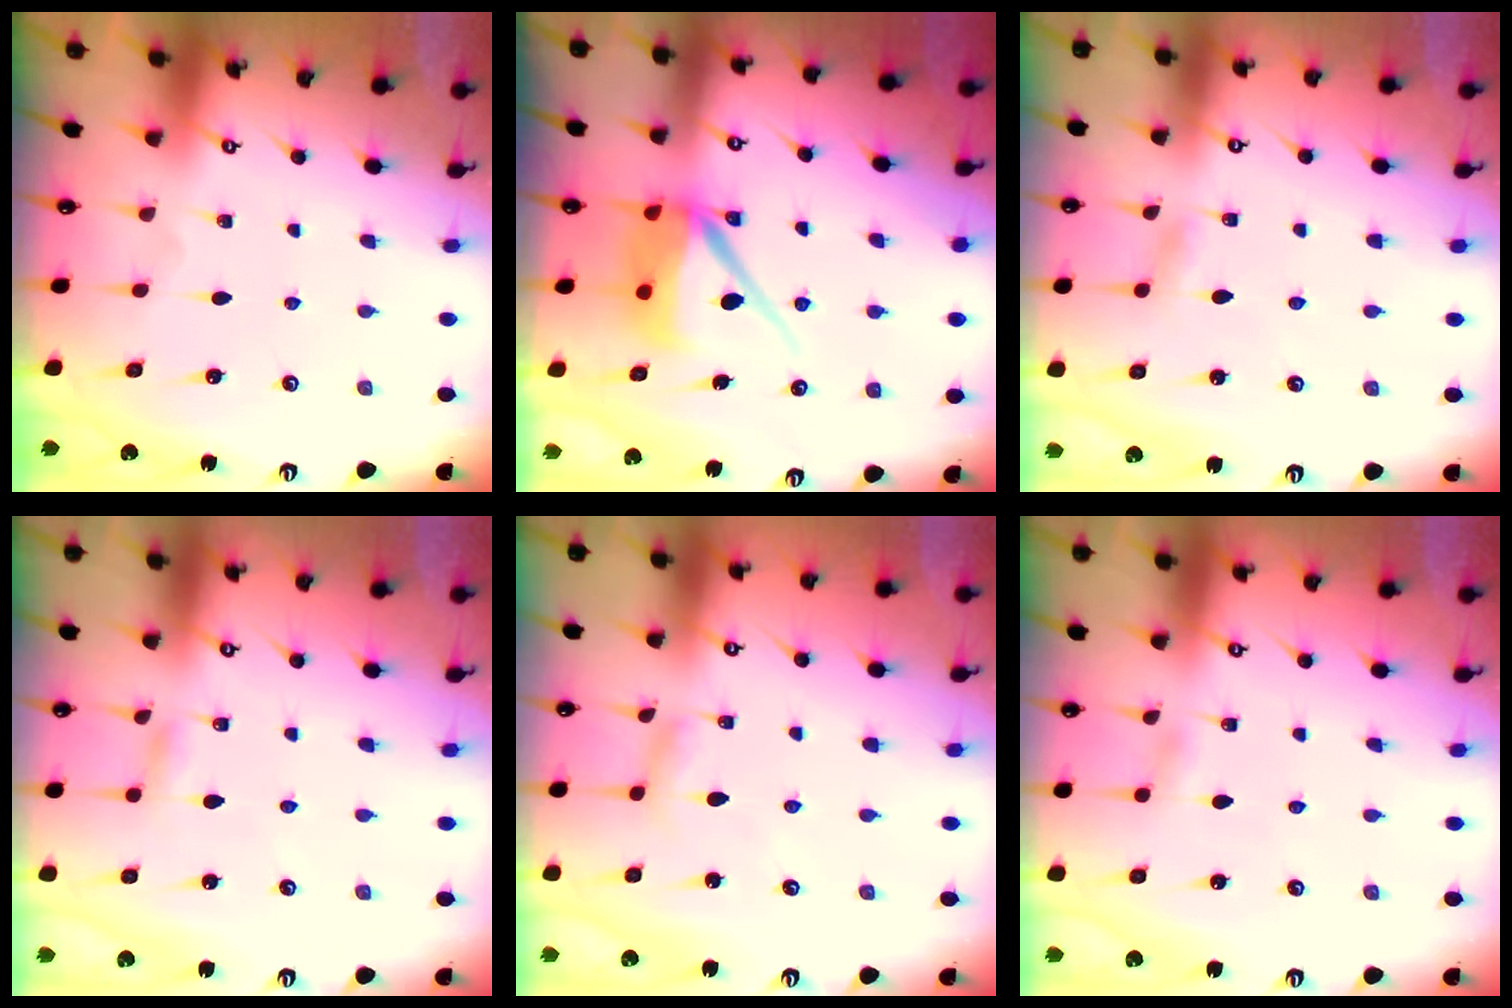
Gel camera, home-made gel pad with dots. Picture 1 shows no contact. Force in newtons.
{"total": 9.2, "press": 9.2, "slide": 0.9}
{"total": 3.0, "press": 3.0, "slide": 0.4}
{"total": 4.2, "press": 4.2, "slide": 0.3}
{"total": 4.8, "press": 4.7, "slide": 0.3}
{"total": 2.6, "press": 2.6, "slide": 0.3}